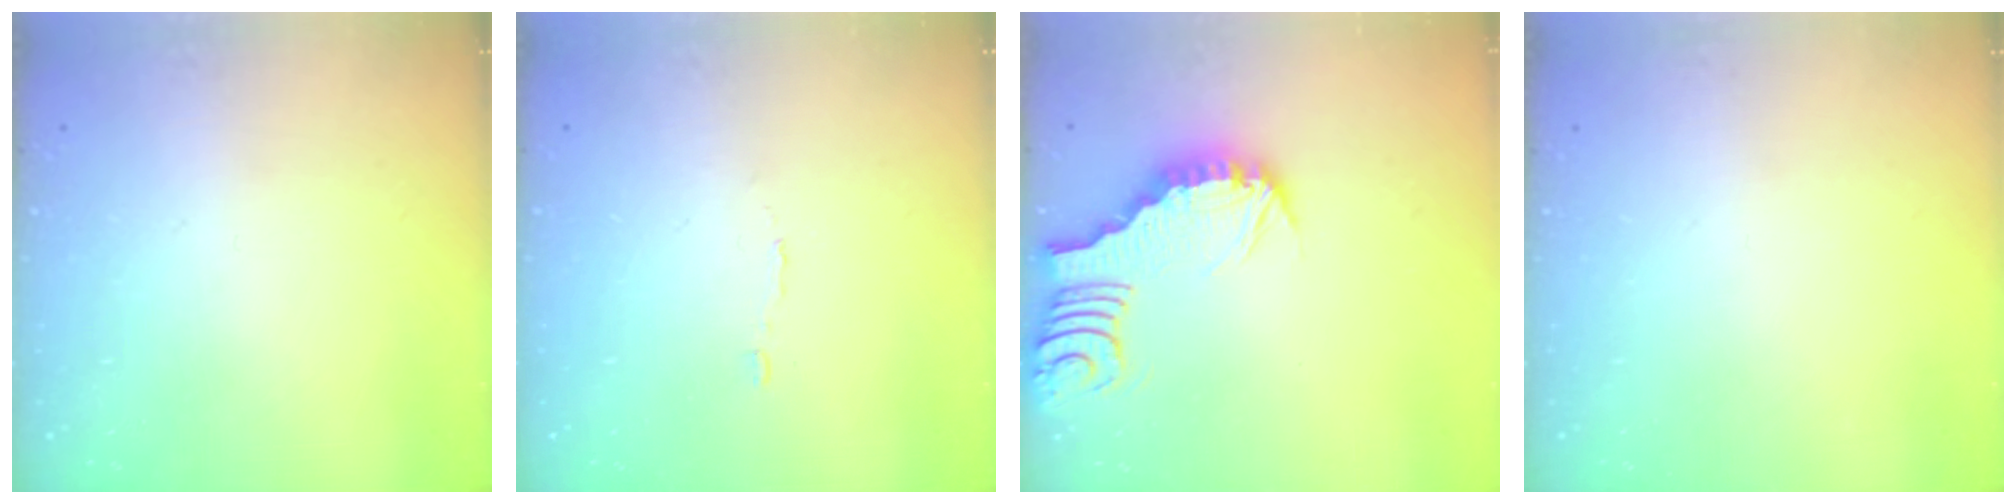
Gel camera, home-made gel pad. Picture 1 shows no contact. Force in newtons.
{"total": 1.9, "press": 1.9, "slide": 0.1}
{"total": 3.4, "press": 3.4, "slide": 0.2}
{"total": 0.0}